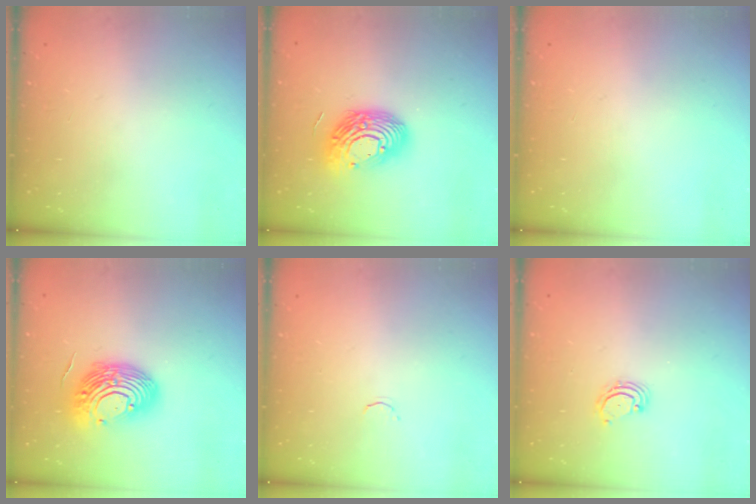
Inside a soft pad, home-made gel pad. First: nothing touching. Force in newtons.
{"total": 14.8, "press": 14.8, "slide": 1.0}
{"total": 0.0}
{"total": 14.4, "press": 14.2, "slide": 2.4}
{"total": 1.7, "press": 1.6, "slide": 0.5}
{"total": 3.1, "press": 3.1, "slide": 0.5}